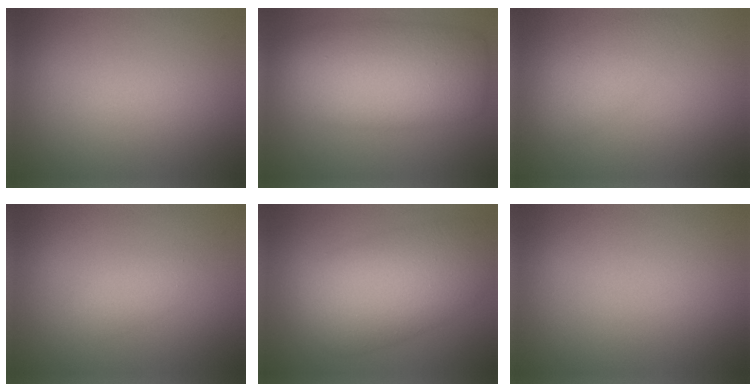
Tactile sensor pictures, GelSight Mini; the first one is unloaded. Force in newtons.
{"total": 9.7, "press": 9.7, "slide": 0.2}
{"total": 2.8, "press": 2.8, "slide": 0.1}
{"total": 1.3, "press": 1.2, "slide": 0.1}
{"total": 8.8, "press": 8.7, "slide": 0.3}
{"total": 0.0}